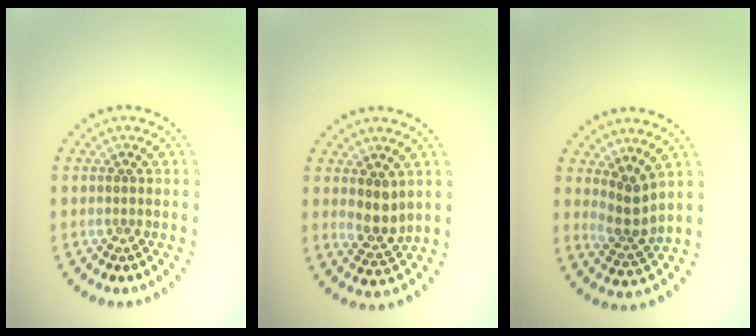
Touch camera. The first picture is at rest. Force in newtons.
{"total": 2.4, "press": 2.0, "slide": 1.3}
{"total": 2.6, "press": 1.9, "slide": 1.9}